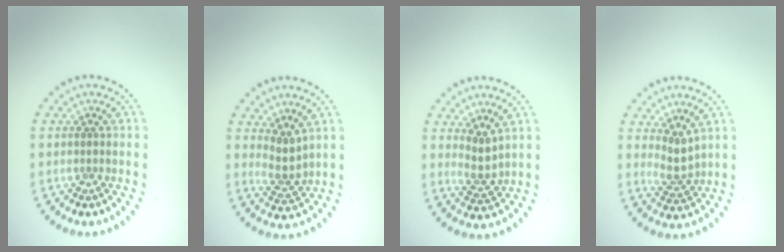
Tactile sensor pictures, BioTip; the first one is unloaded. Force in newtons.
{"total": 2.1, "press": 1.5, "slide": 1.4}
{"total": 2.0, "press": 1.5, "slide": 1.3}
{"total": 2.3, "press": 1.6, "slide": 1.6}